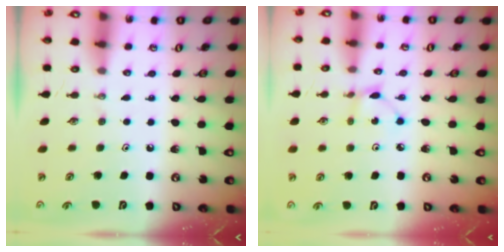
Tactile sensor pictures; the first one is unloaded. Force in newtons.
{"total": 1.9, "press": 1.9, "slide": 0.2}